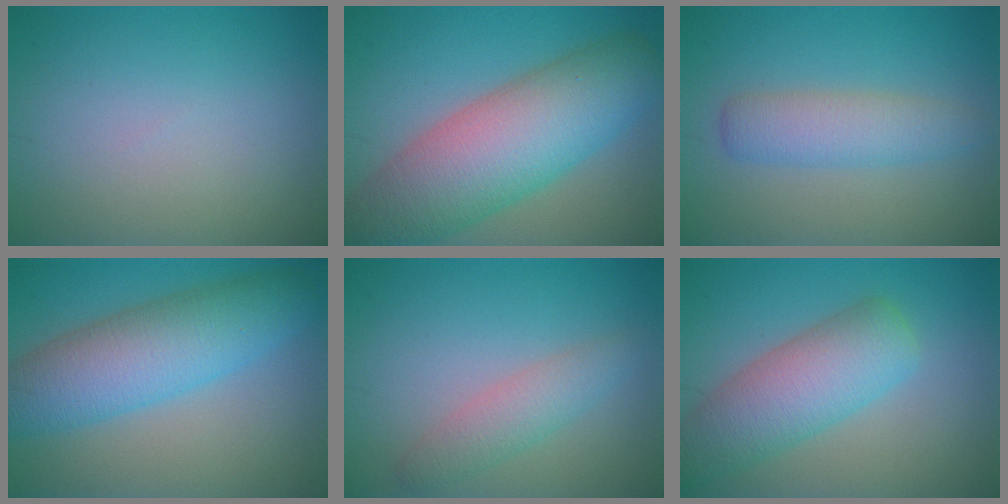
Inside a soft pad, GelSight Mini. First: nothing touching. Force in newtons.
{"total": 11.6, "press": 11.6, "slide": 0.3}
{"total": 3.7, "press": 3.7, "slide": 0.1}
{"total": 8.2, "press": 8.2, "slide": 0.1}
{"total": 2.7, "press": 2.7, "slide": 0.1}
{"total": 6.7, "press": 6.7, "slide": 0.4}